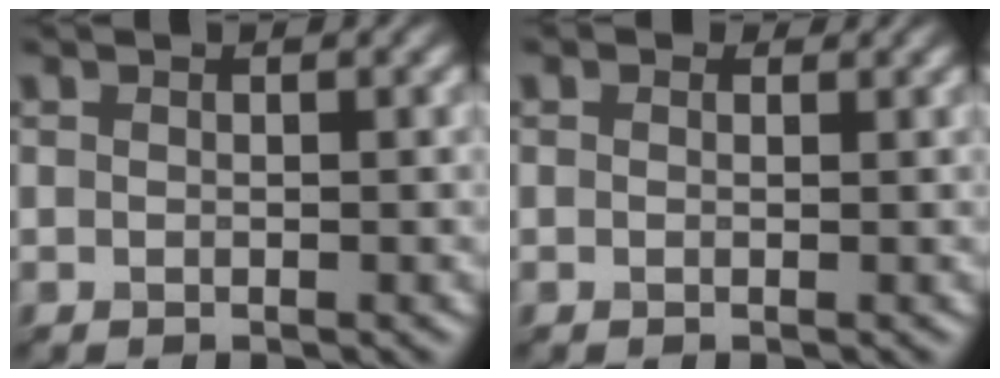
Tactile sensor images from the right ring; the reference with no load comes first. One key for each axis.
{"total": 1.1, "fx": 0.7, "fy": 0.7, "fz": 0.5, "tx": -0.010, "ty": 0.009, "tz": -0.005}